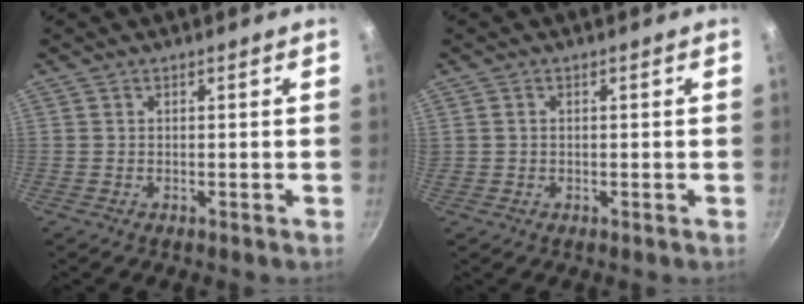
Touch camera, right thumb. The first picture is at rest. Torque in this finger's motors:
{"motor_torque": [-0.20, -0.01, 0.42, 0.13, 0.10]}